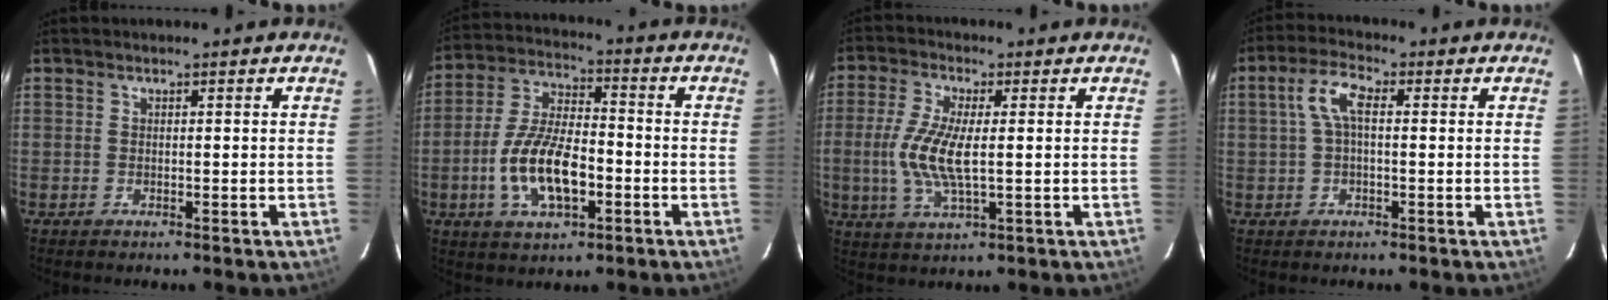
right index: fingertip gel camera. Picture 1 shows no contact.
{"total": 13.5, "force": [-4.1, 5.8, 11.5], "torque": [-0.237, 0.000, -0.072]}
{"total": 9.8, "force": [-0.3, 3.2, 9.3], "torque": [-0.197, -0.003, -0.006]}
{"total": 5.1, "force": [0.6, 1.7, 4.7], "torque": [-0.097, 0.014, 0.012]}